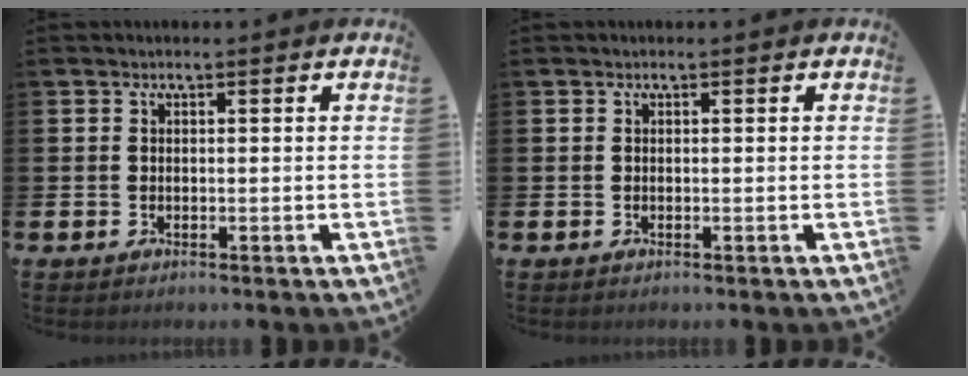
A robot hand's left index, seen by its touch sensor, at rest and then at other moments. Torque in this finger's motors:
{"motor_torque": [0.00, 0.00, 0.00, -0.01]}